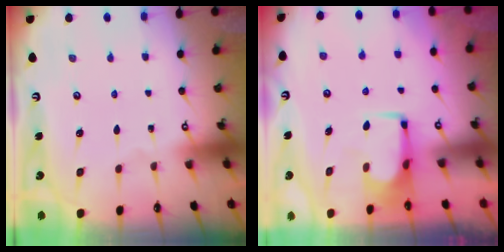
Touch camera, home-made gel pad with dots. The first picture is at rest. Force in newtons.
{"total": 1.5, "press": 1.5, "slide": 0.3}